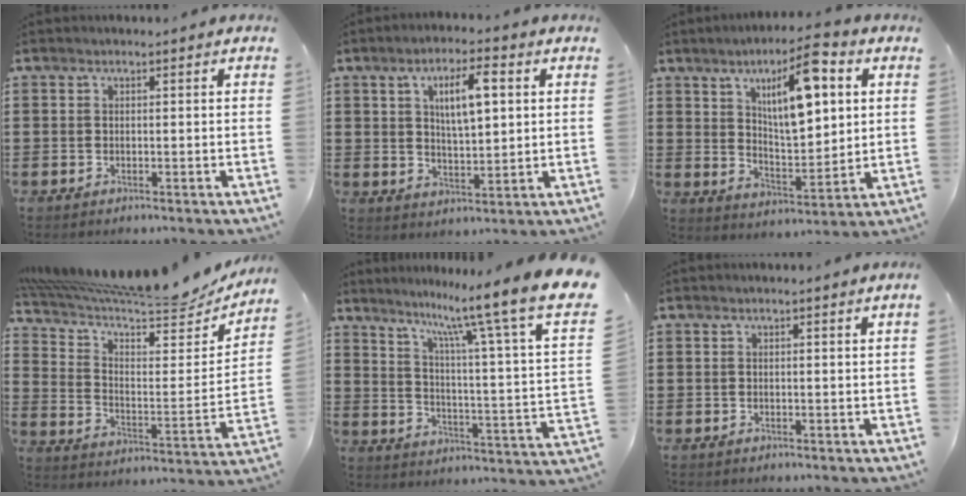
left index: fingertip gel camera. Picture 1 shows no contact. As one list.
[{"total": 7.1, "force": [2.6, 2.5, 6.1], "torque": [-0.109, 0.005, 0.039]}, {"total": 11.6, "force": [5.1, 4.2, 9.6], "torque": [-0.151, -0.010, 0.081]}, {"total": 8.8, "force": [7.7, 1.0, 4.1], "torque": [-0.095, -0.063, 0.125]}, {"total": 10.7, "force": [8.1, -0.7, 6.9], "torque": [-0.141, -0.076, 0.119]}, {"total": 0.5, "force": [0.2, -0.3, 0.4], "torque": [-0.007, -0.004, 0.004]}]